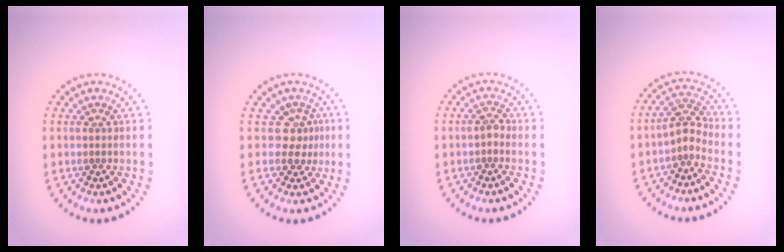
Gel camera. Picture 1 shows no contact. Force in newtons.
{"total": 2.2, "press": 1.4, "slide": 1.6}
{"total": 0.9, "press": 0.7, "slide": 0.7}
{"total": 2.1, "press": 1.5, "slide": 1.4}